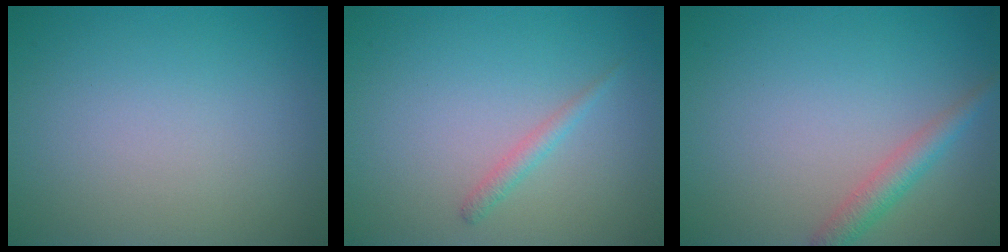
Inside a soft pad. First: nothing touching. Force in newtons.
{"total": 1.2, "press": 1.2, "slide": 0.1}
{"total": 2.3, "press": 2.3, "slide": 0.1}